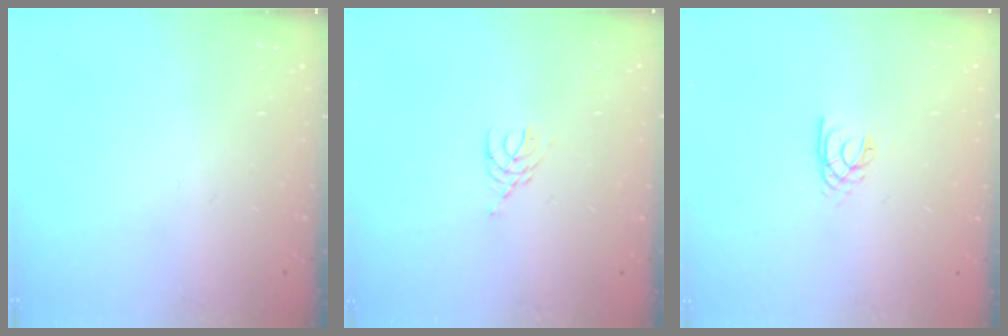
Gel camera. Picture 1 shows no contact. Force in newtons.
{"total": 3.3, "press": 3.3, "slide": 0.5}
{"total": 2.2, "press": 2.2, "slide": 0.3}